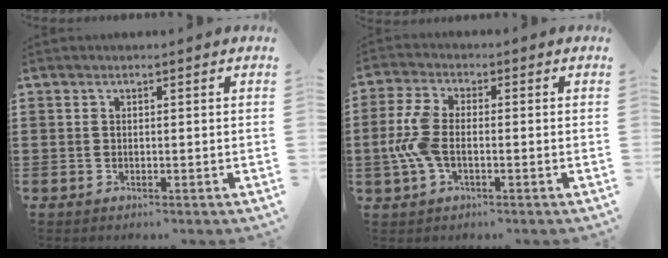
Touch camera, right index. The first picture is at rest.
{"total": 6.7, "force": [-1.0, 3.6, 5.5], "torque": [-0.140, -0.003, -0.025]}